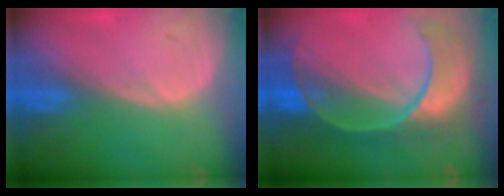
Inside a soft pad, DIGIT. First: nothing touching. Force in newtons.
{"total": 10.9, "press": 9.3, "slide": 5.7}